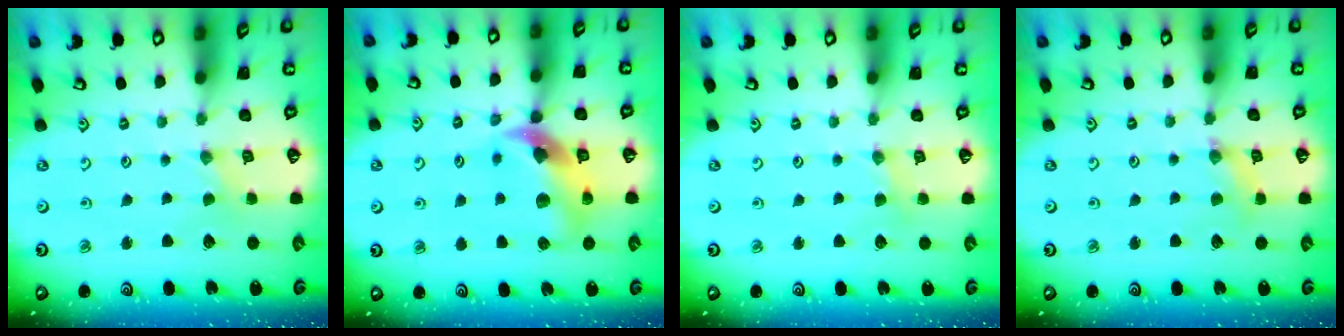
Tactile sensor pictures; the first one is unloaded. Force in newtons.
{"total": 12.8, "press": 12.6, "slide": 2.0}
{"total": 2.3, "press": 2.3, "slide": 0.3}
{"total": 2.8, "press": 2.8, "slide": 0.3}